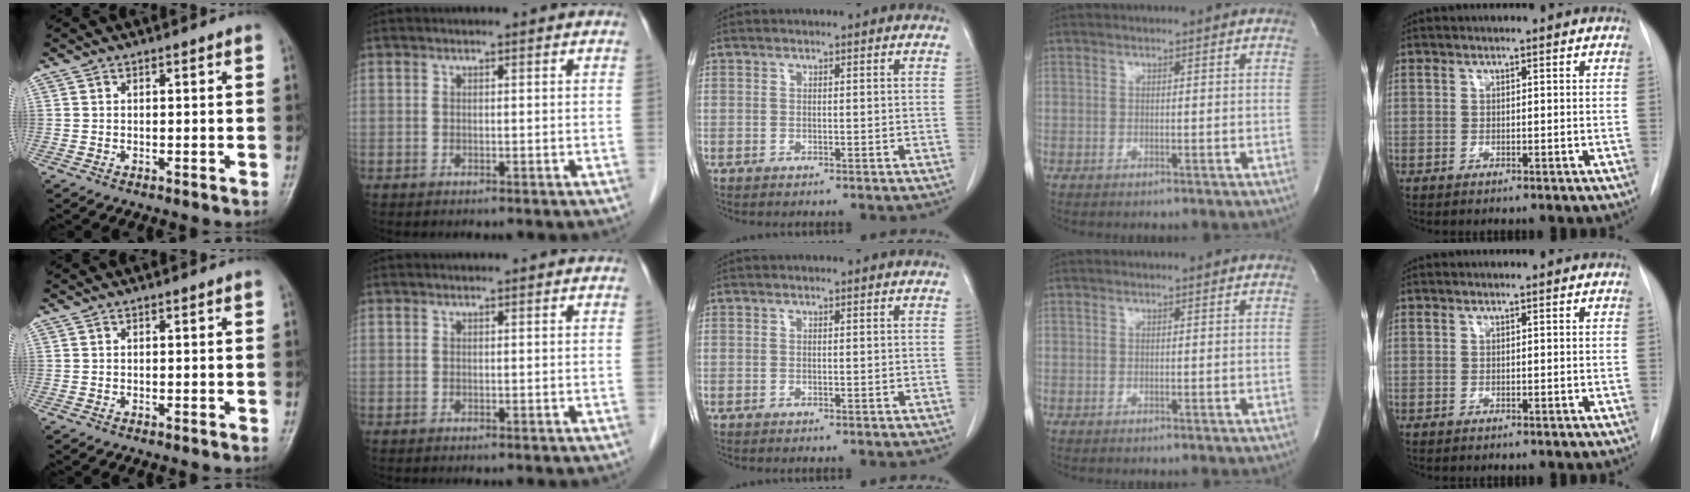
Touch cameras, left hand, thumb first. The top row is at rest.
{}